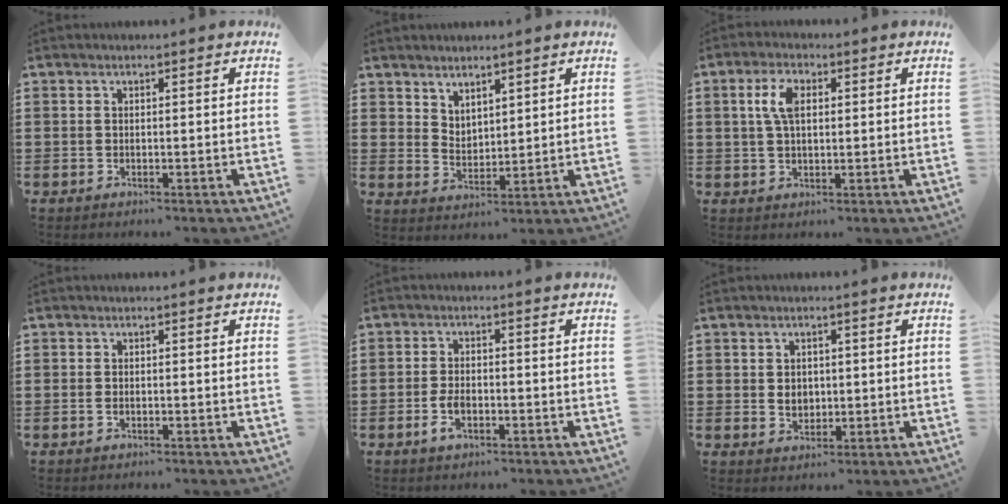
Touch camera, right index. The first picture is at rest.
{"total": 3.4, "force": [3.1, 1.3, -0.3], "torque": [-0.005, -0.006, 0.061]}
{"total": 5.0, "force": [1.3, 2.4, 4.2], "torque": [-0.090, 0.014, 0.021]}
{"total": 0.7, "force": [-0.2, 0.4, 0.6], "torque": [-0.014, -0.001, -0.003]}
{"total": 3.3, "force": [-1.2, 1.8, 2.5], "torque": [-0.061, -0.003, -0.026]}
{"total": 2.5, "force": [0.1, 2.1, 1.5], "torque": [-0.026, 0.004, -0.001]}